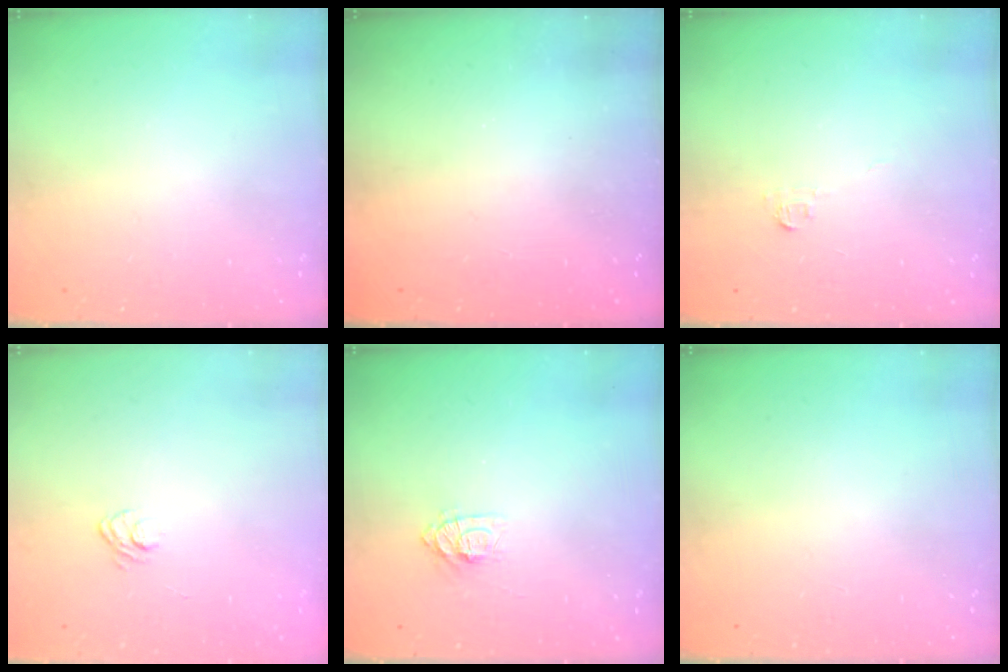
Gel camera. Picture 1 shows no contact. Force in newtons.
{"total": 2.3, "press": 2.2, "slide": 0.8}
{"total": 3.3, "press": 3.3, "slide": 0.5}
{"total": 3.7, "press": 3.4, "slide": 1.4}
{"total": 6.5, "press": 6.5, "slide": 0.8}
{"total": 0.0}